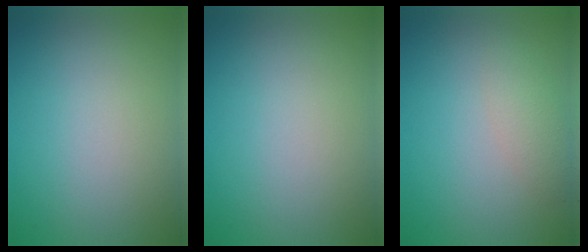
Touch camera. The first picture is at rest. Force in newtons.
{"total": 0.0}
{"total": 2.0, "press": 2.0, "slide": 0.0}